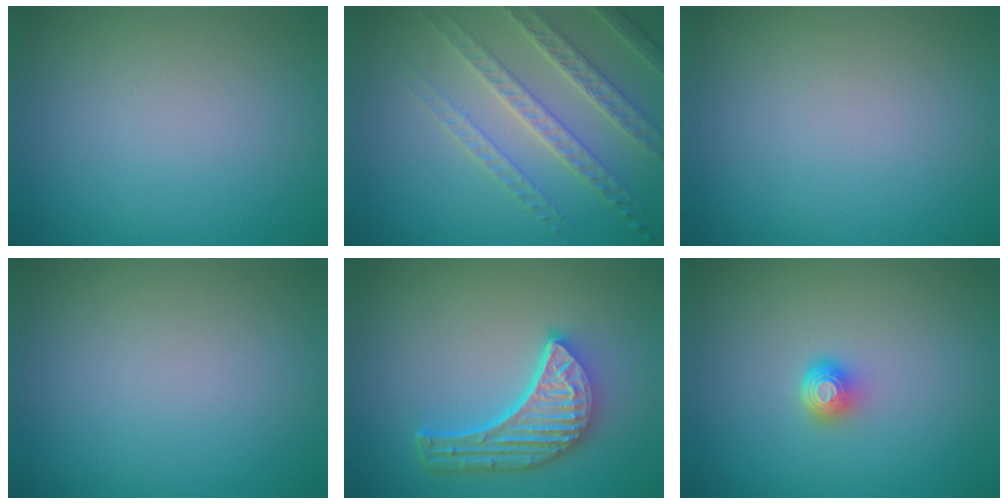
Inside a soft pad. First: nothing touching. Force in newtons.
{"total": 4.1, "press": 4.0, "slide": 0.8}
{"total": 0.0}
{"total": 0.0}
{"total": 5.9, "press": 4.5, "slide": 3.8}
{"total": 1.6, "press": 1.2, "slide": 1.1}